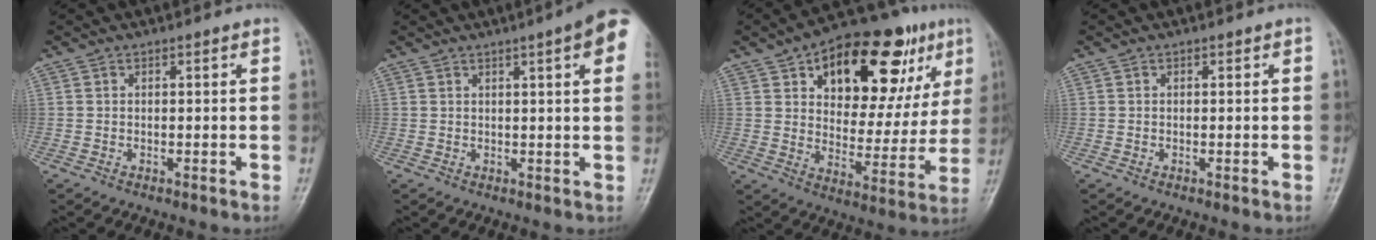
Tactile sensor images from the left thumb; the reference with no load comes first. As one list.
[{"total": 9.6, "force": [4.4, 1.5, 8.4], "torque": [-0.088, 0.001, 0.044]}, {"total": 24.8, "force": [11.3, 12.2, 18.4], "torque": [-0.218, -0.008, 0.167]}, {"total": 0.0}]